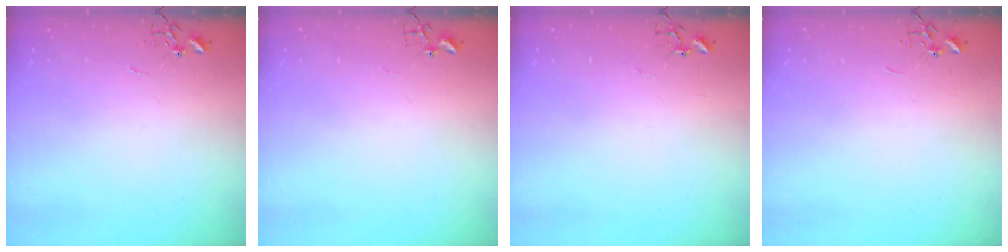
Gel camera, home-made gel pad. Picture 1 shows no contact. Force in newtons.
{"total": 1.8, "press": 1.8, "slide": 0.2}
{"total": 3.7, "press": 3.7, "slide": 0.3}
{"total": 0.0}